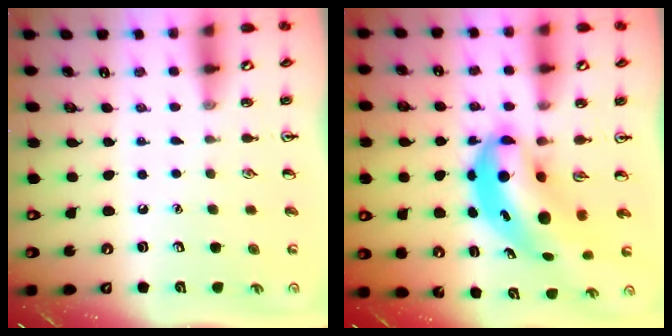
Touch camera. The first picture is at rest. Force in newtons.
{"total": 8.4, "press": 8.1, "slide": 2.2}